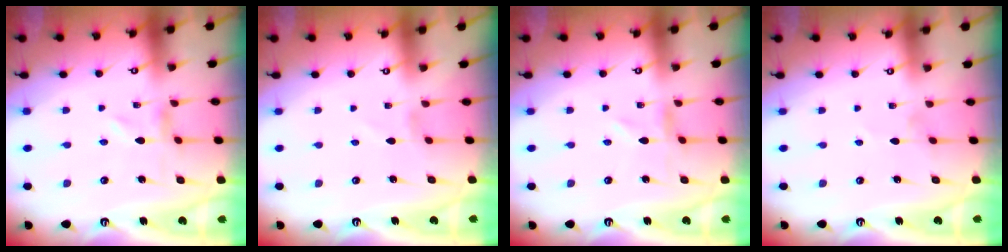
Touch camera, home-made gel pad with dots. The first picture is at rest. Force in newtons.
{"total": 1.0, "press": 1.0, "slide": 0.1}
{"total": 0.0}
{"total": 0.0}